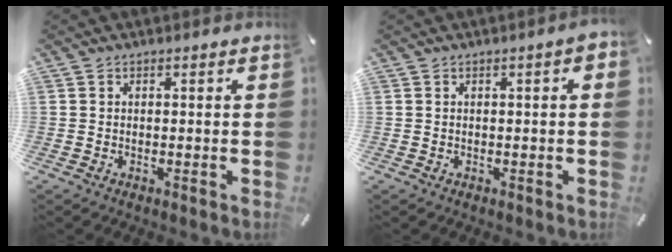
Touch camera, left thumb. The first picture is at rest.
{"total": 2.0, "force": [0.0, 0.5, 1.9], "torque": [-0.032, 0.003, -0.001]}